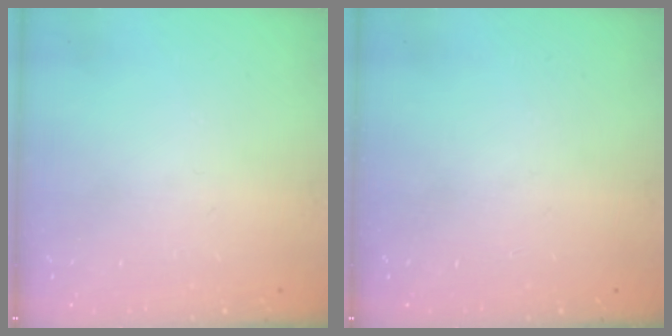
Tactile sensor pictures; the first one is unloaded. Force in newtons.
{"total": 0.0}